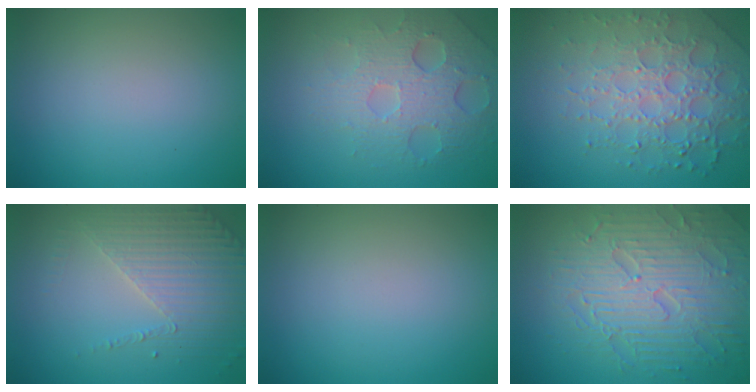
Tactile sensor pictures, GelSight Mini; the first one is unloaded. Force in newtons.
{"total": 4.9, "press": 4.1, "slide": 2.7}
{"total": 6.7, "press": 4.9, "slide": 4.5}
{"total": 4.5, "press": 3.4, "slide": 2.9}
{"total": 0.0}
{"total": 8.4, "press": 6.0, "slide": 5.9}